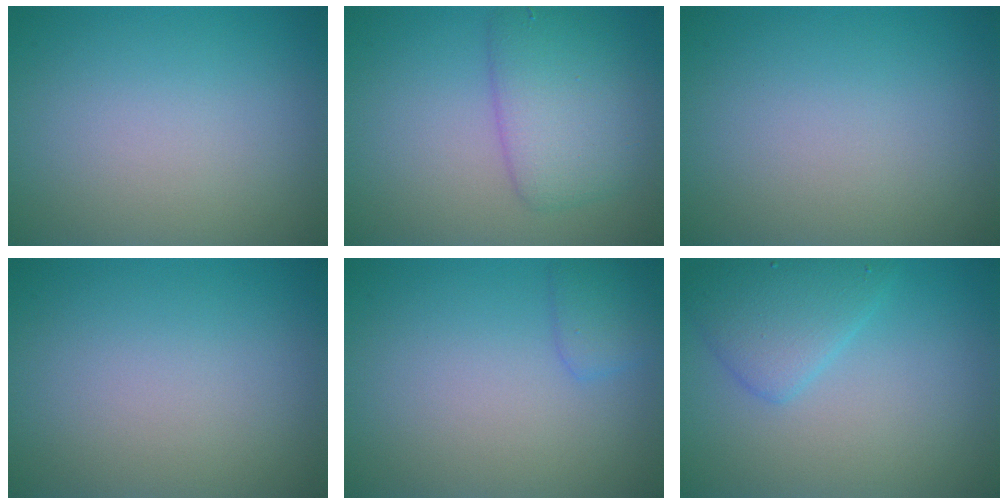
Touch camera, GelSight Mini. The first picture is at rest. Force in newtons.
{"total": 4.6, "press": 4.6, "slide": 0.1}
{"total": 0.0}
{"total": 0.0}
{"total": 1.6, "press": 1.6, "slide": 0.1}
{"total": 3.3, "press": 3.3, "slide": 0.2}